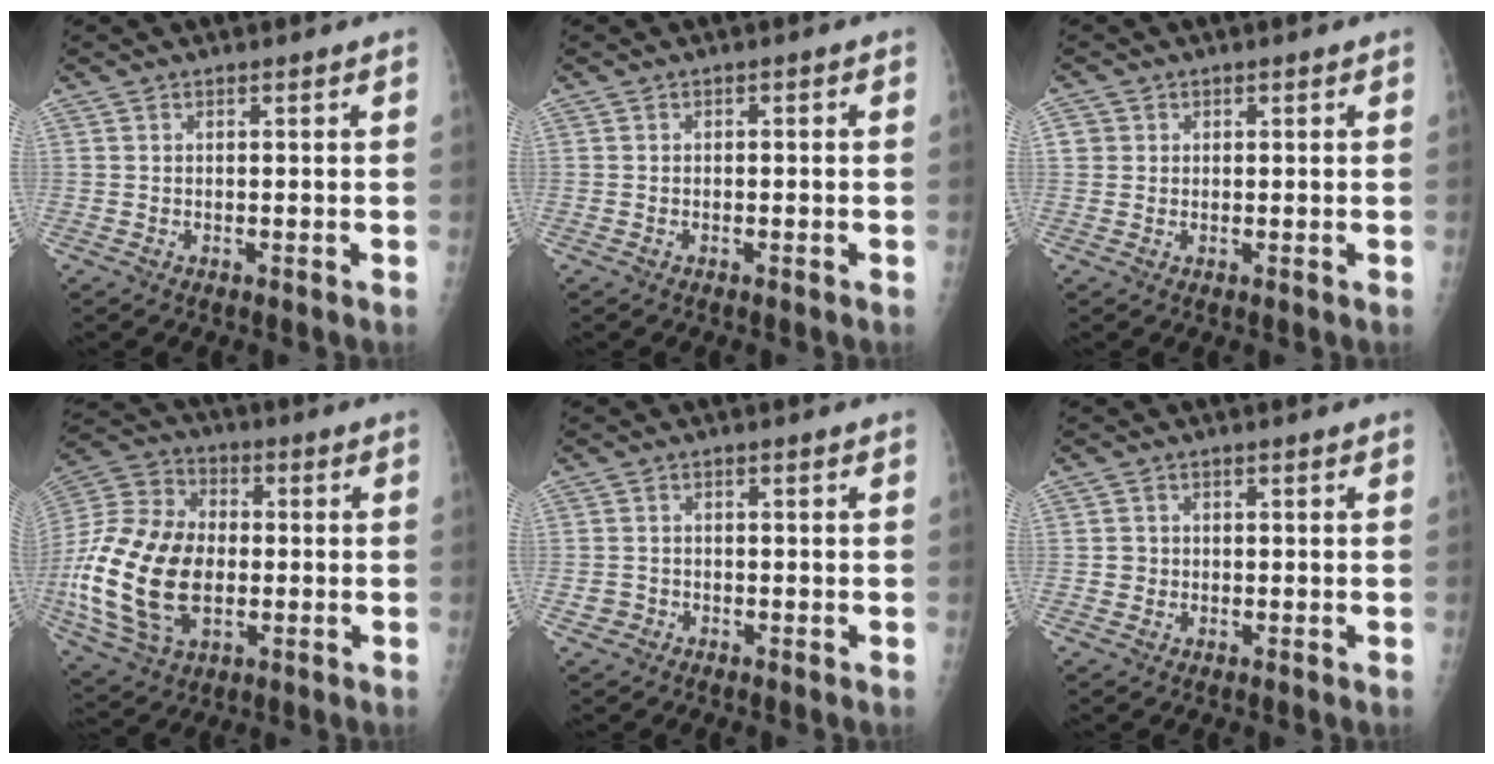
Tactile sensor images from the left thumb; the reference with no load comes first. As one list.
[{"total": 0.0}, {"total": 1.9, "force": [0.3, 1.9, 0.0], "torque": [0.011, 0.000, 0.004]}, {"total": 23.8, "force": [-3.1, 15.3, 17.9], "torque": [-0.374, 0.003, -0.048]}, {"total": 2.1, "force": [-1.2, 1.7, -0.1], "torque": [0.003, 0.009, -0.023]}, {"total": 1.7, "force": [-0.5, 1.7, 0.0], "torque": [0.009, 0.006, -0.008]}]